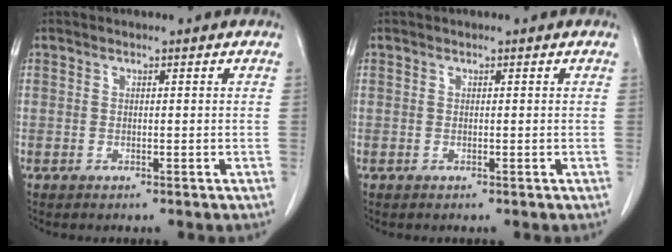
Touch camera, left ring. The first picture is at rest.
{"total": 0.0}